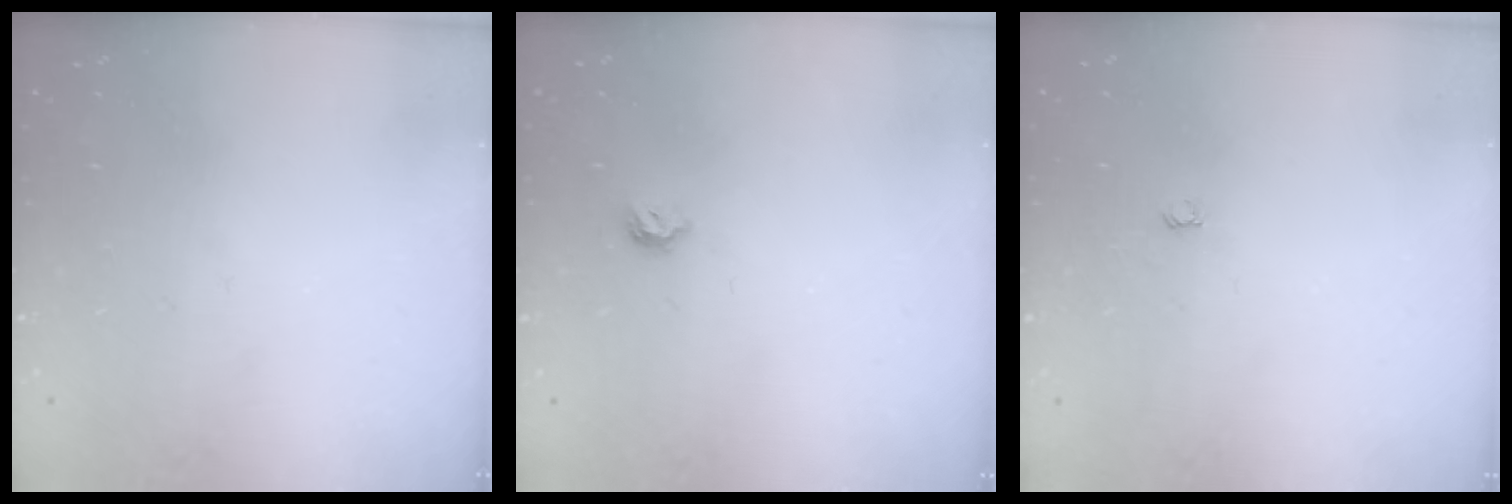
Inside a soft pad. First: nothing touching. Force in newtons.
{"total": 5.4, "press": 5.4, "slide": 0.9}
{"total": 3.0, "press": 3.0, "slide": 0.4}